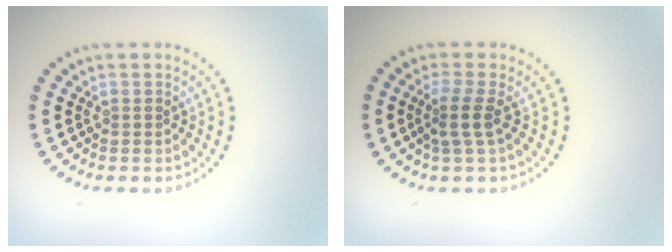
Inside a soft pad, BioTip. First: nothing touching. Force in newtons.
{"total": 2.2, "press": 1.6, "slide": 1.5}